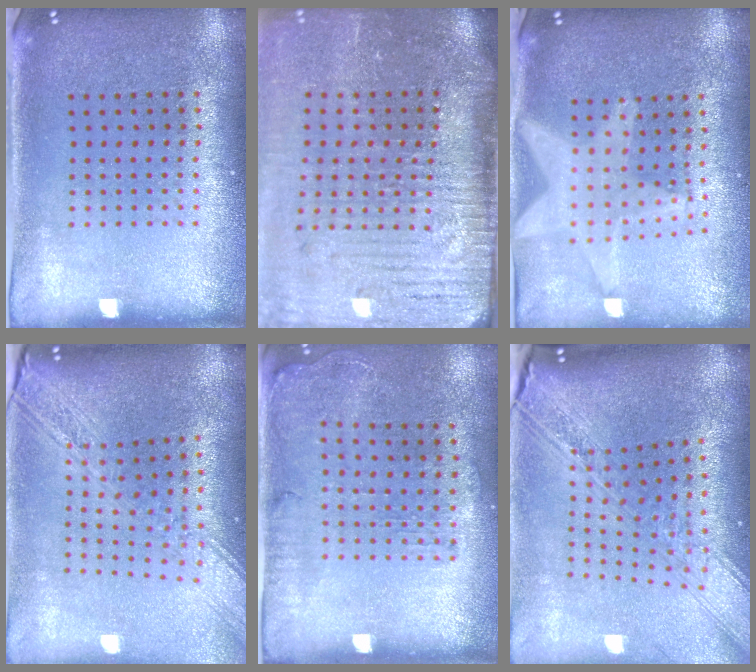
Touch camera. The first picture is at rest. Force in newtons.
{"total": 5.2, "press": 4.3, "slide": 2.9}
{"total": 2.3, "press": 1.9, "slide": 1.3}
{"total": 2.8, "press": 2.2, "slide": 1.7}
{"total": 1.3, "press": 1.2, "slide": 0.5}
{"total": 3.5, "press": 2.6, "slide": 2.3}